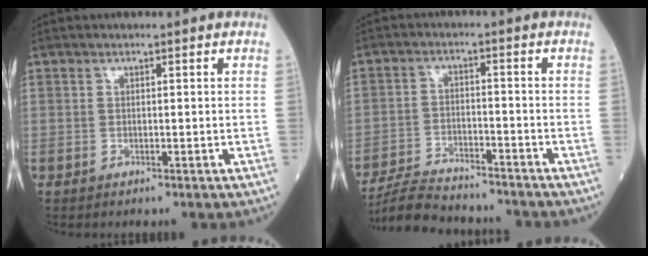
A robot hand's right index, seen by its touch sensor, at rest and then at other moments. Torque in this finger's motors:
{"motor_torque": [-0.03, -0.48, 0.23, 0.05]}